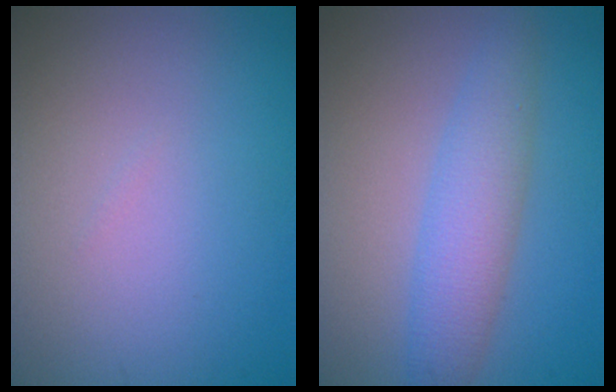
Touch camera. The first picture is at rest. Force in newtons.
{"total": 4.0, "press": 4.0, "slide": 0.1}